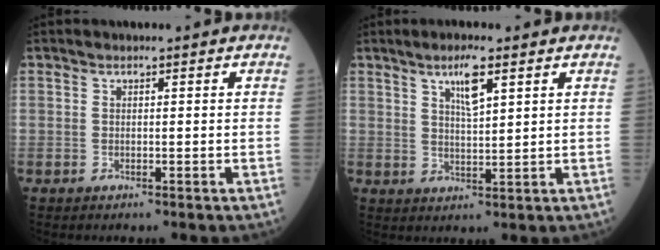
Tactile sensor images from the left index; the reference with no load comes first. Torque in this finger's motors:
{"motor_torque": [0.46, 0.79, -0.10, -0.02]}